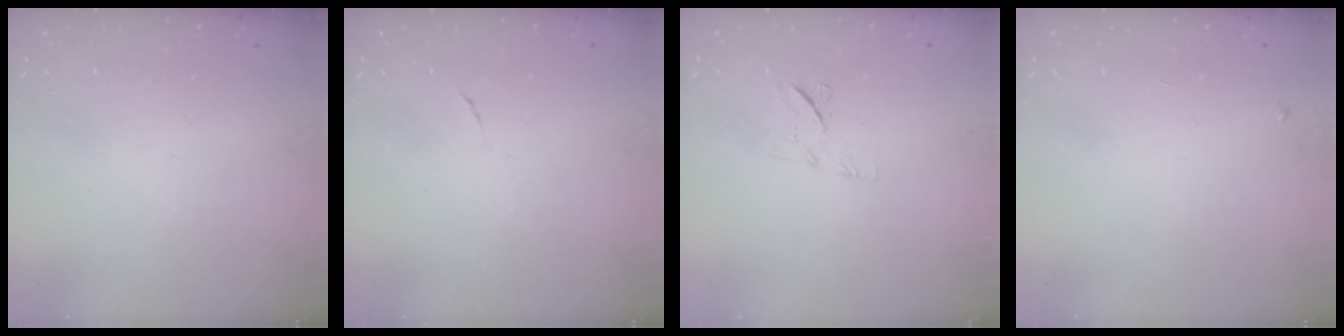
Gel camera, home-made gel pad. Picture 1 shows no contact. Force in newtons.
{"total": 3.9, "press": 3.5, "slide": 1.6}
{"total": 7.2, "press": 7.0, "slide": 1.4}
{"total": 2.7, "press": 2.7, "slide": 0.2}